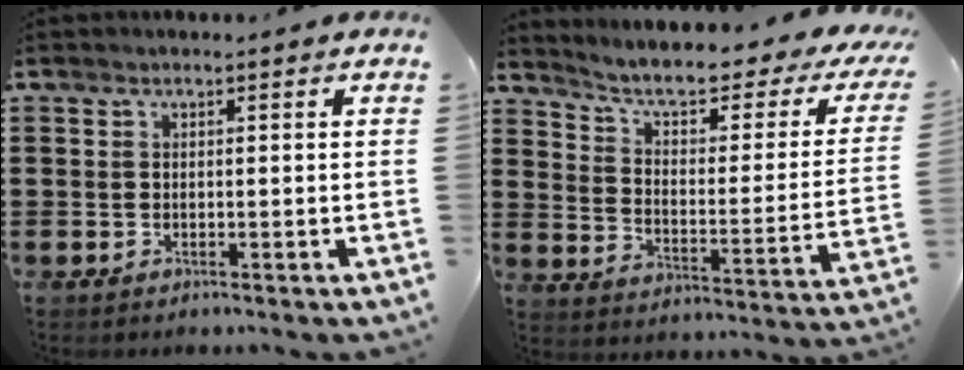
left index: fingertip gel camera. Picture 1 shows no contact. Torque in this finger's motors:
{"motor_torque": [2.14, 0.00, 0.26, 0.11]}